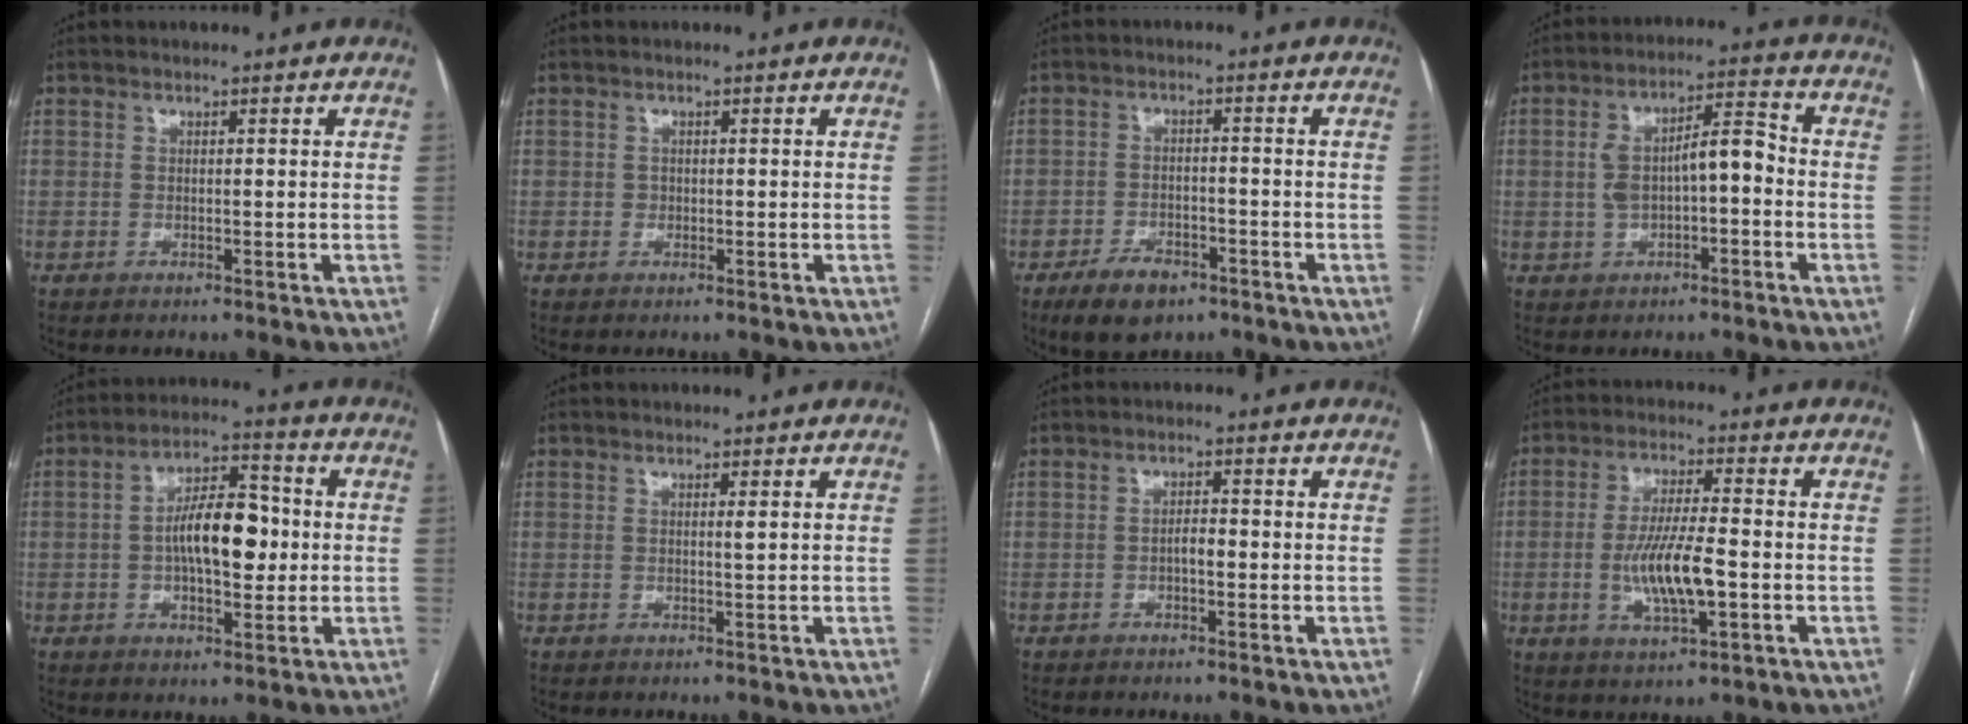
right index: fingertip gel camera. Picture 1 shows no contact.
{"total": 0.6, "force": [-0.1, 0.6, 0.1], "torque": [0.002, 0.004, -0.001]}
{"total": 6.6, "force": [-4.3, 3.2, 3.8], "torque": [-0.072, -0.002, -0.068]}
{"total": 8.3, "force": [-0.8, 3.3, 7.6], "torque": [-0.141, 0.037, -0.010]}
{"total": 10.6, "force": [-0.2, 4.3, 9.6], "torque": [-0.166, 0.022, -0.002]}
{"total": 0.7, "force": [0.3, -0.1, 0.7], "torque": [-0.014, -0.001, 0.004]}
{"total": 1.8, "force": [-0.5, 0.6, 1.6], "torque": [-0.024, 0.005, -0.010]}
{"total": 9.2, "force": [-1.8, 1.7, 8.9], "torque": [-0.172, -0.005, -0.031]}